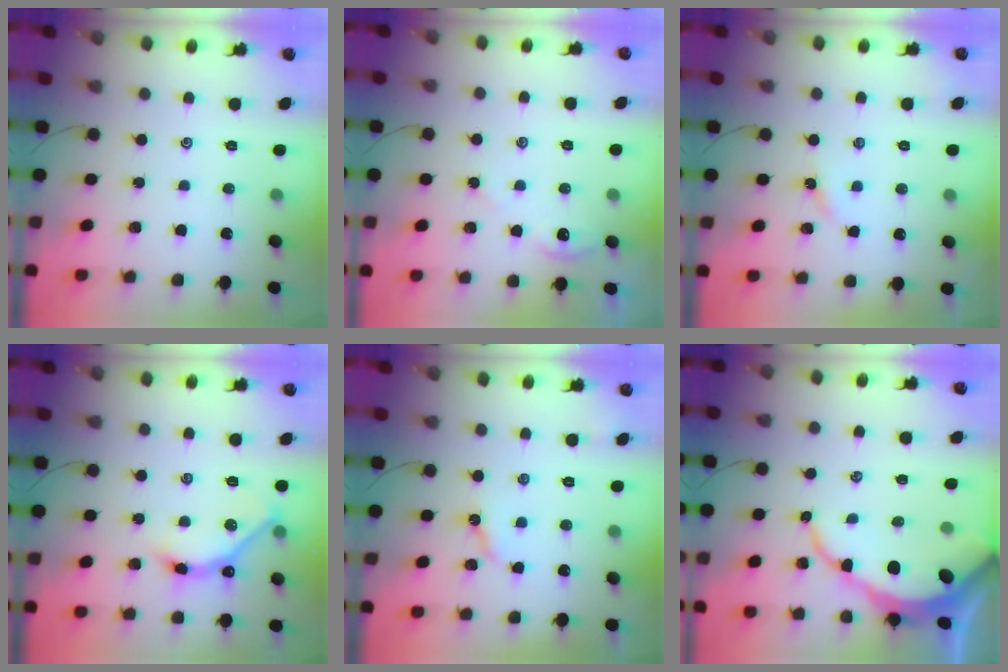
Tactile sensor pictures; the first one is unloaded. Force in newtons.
{"total": 2.4, "press": 2.4, "slide": 0.4}
{"total": 3.1, "press": 3.1, "slide": 0.3}
{"total": 7.4, "press": 7.4, "slide": 0.7}
{"total": 4.2, "press": 4.2, "slide": 0.2}
{"total": 10.2, "press": 10.1, "slide": 1.1}